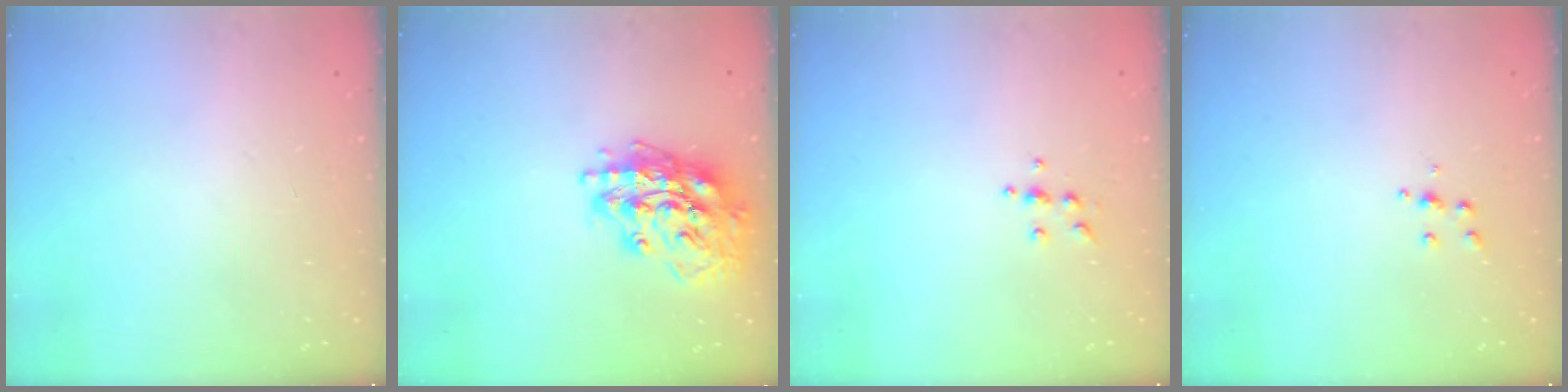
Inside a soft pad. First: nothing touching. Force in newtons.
{"total": 17.5, "press": 17.5, "slide": 0.9}
{"total": 4.9, "press": 4.9, "slide": 0.7}
{"total": 4.3, "press": 4.3, "slide": 0.4}